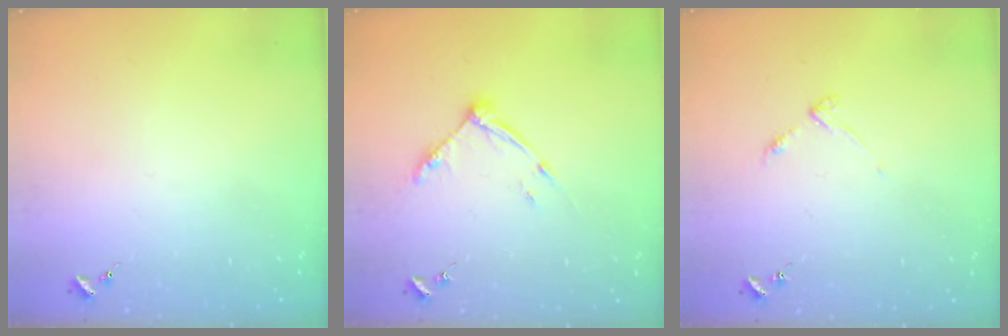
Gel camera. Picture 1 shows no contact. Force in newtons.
{"total": 9.0, "press": 9.0, "slide": 0.7}
{"total": 4.2, "press": 4.1, "slide": 0.4}